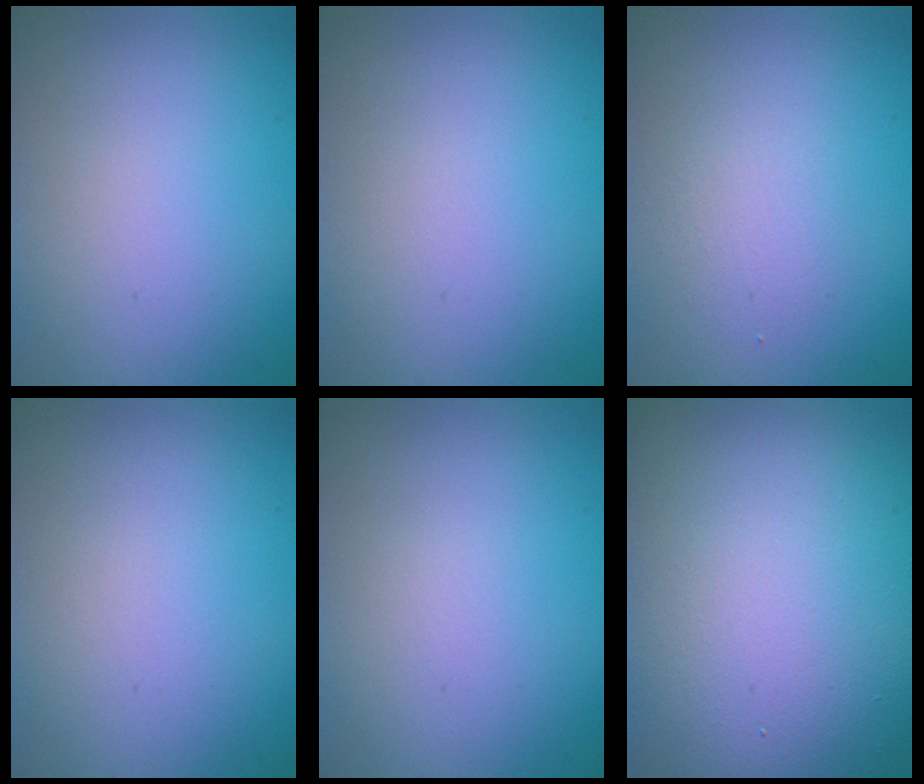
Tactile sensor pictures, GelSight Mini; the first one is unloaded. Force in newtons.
{"total": 0.0}
{"total": 1.6, "press": 1.6, "slide": 0.1}
{"total": 0.0}
{"total": 0.0}
{"total": 17.1, "press": 17.0, "slide": 1.4}